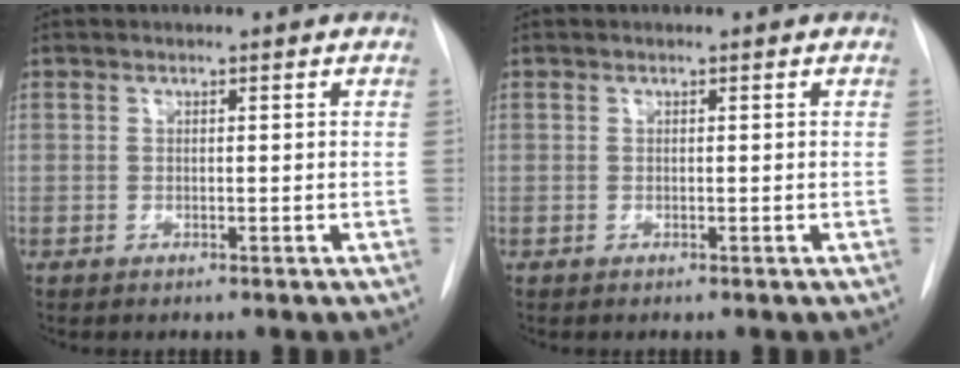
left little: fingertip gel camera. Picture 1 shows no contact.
{"total": 0.0}